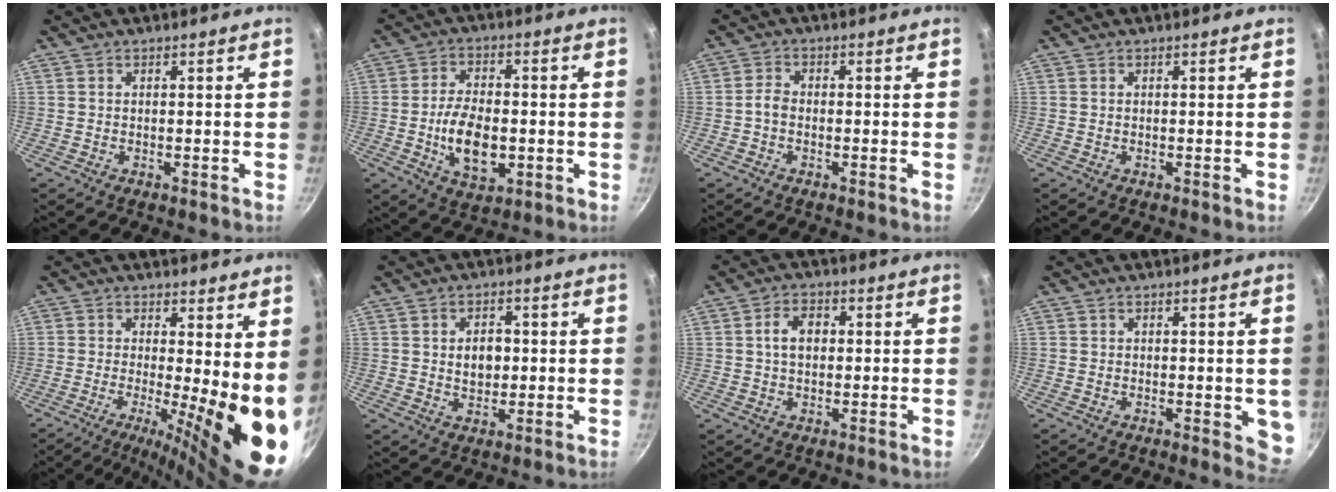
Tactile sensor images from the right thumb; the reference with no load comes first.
{"total": 11.1, "force": [-1.9, 6.2, 8.9], "torque": [-0.146, 0.007, -0.032]}
{"total": 2.3, "force": [-0.7, 1.6, 1.6], "torque": [-0.033, 0.015, -0.019]}
{"total": 0.0}
{"total": 13.9, "force": [-1.5, 3.4, 13.4], "torque": [-0.171, -0.024, -0.022]}
{"total": 5.3, "force": [0.4, 3.8, 3.7], "torque": [-0.040, -0.001, 0.007]}
{"total": 5.2, "force": [0.6, 3.6, 3.7], "torque": [-0.048, 0.012, 0.004]}
{"total": 4.6, "force": [-0.6, 2.5, 3.9], "torque": [-0.026, -0.003, -0.006]}